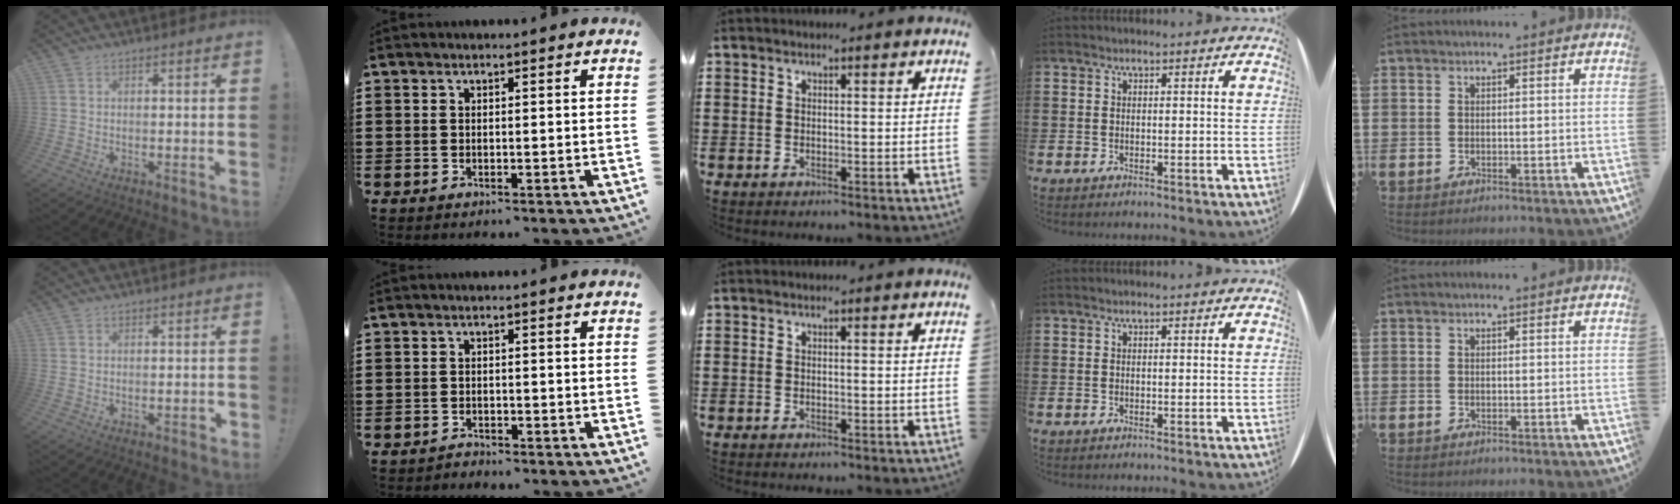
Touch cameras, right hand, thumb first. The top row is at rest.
{"thumb": {"total": 1.6, "force": [-1.0, 0.6, 1.0], "torque": [-0.017, 0.006, -0.016]}, "index": {"total": 1.0, "force": [-1.0, 0.3, 0.0], "torque": [-0.003, 0.003, -0.022]}}